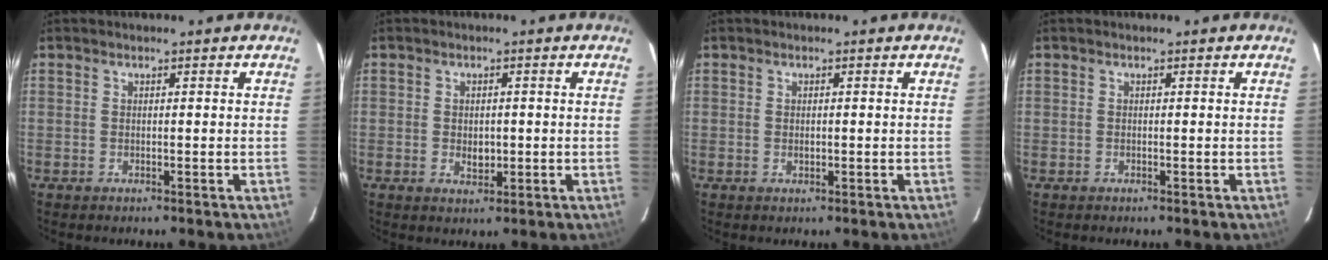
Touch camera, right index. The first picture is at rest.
{"total": 3.0, "force": [-0.4, 2.2, 2.1], "torque": [-0.034, -0.001, -0.004]}
{"total": 1.0, "force": [-0.1, 0.7, 0.6], "torque": [-0.009, 0.000, 0.000]}
{"total": 0.0}